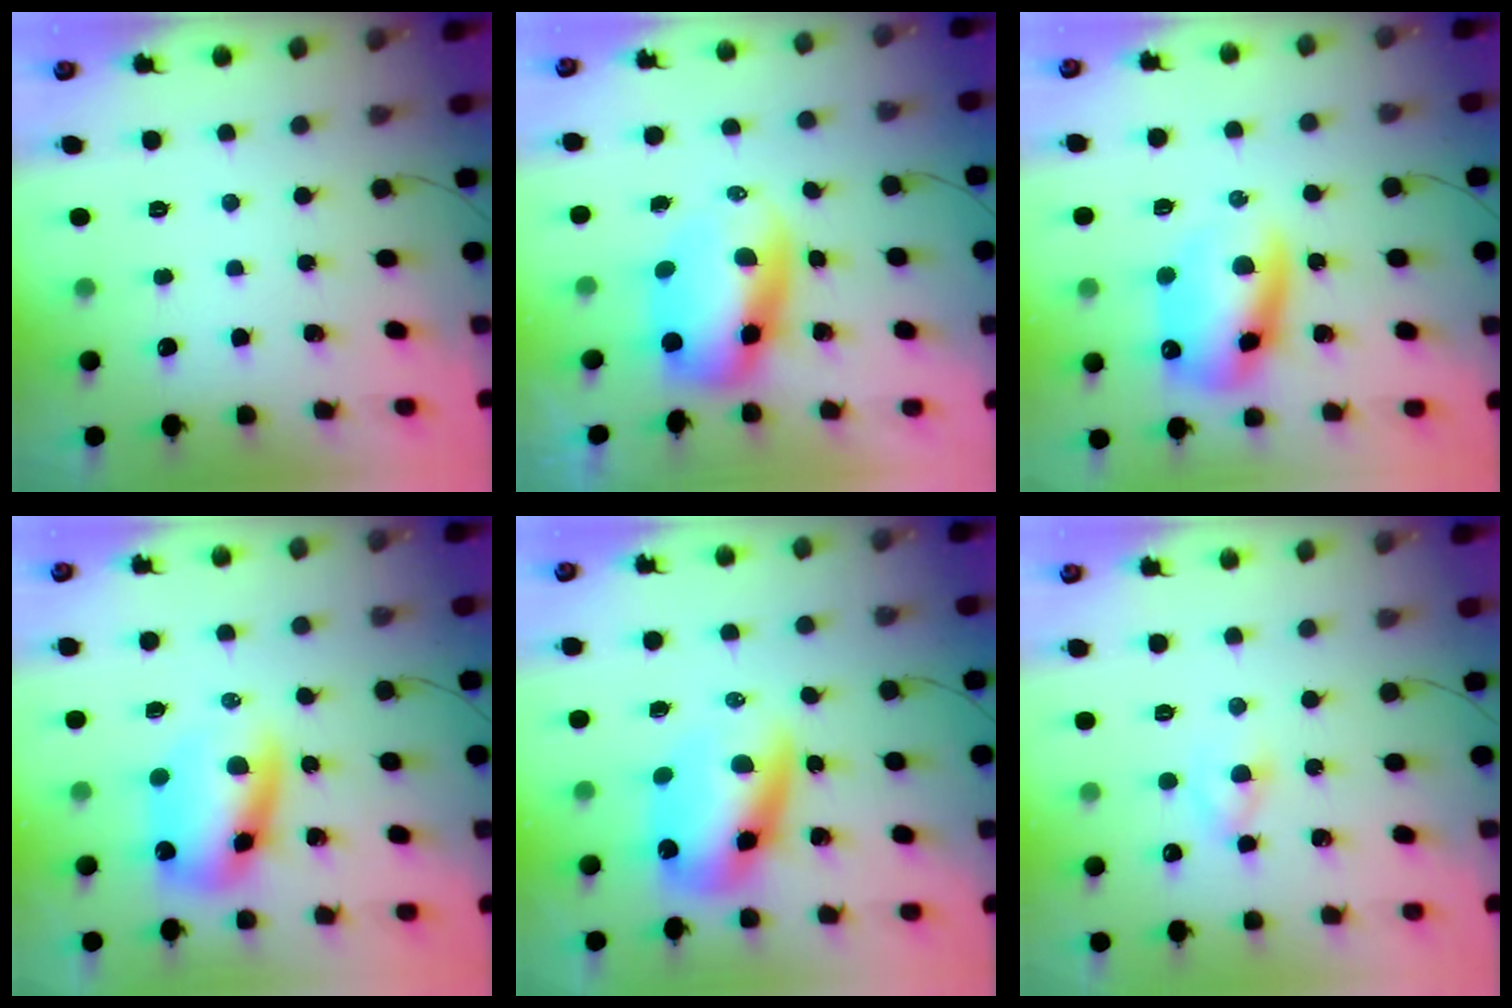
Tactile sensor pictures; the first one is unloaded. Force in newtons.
{"total": 8.4, "press": 8.1, "slide": 2.2}
{"total": 13.0, "press": 12.7, "slide": 2.8}
{"total": 10.9, "press": 10.5, "slide": 2.9}
{"total": 10.3, "press": 9.9, "slide": 2.8}
{"total": 3.2, "press": 3.0, "slide": 1.3}